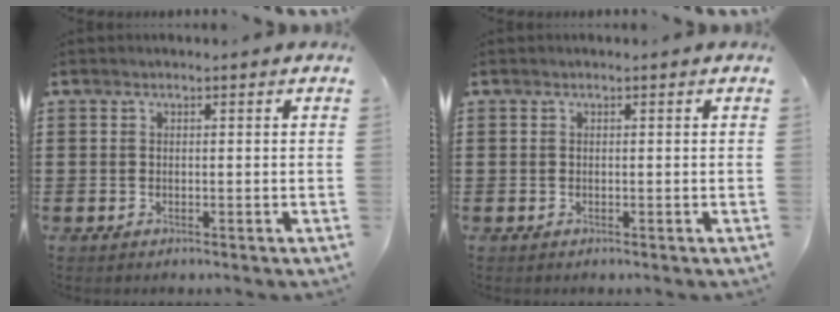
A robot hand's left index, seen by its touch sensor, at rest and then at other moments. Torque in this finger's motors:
{"motor_torque": [-0.01, -0.01, 0.00, 0.00]}